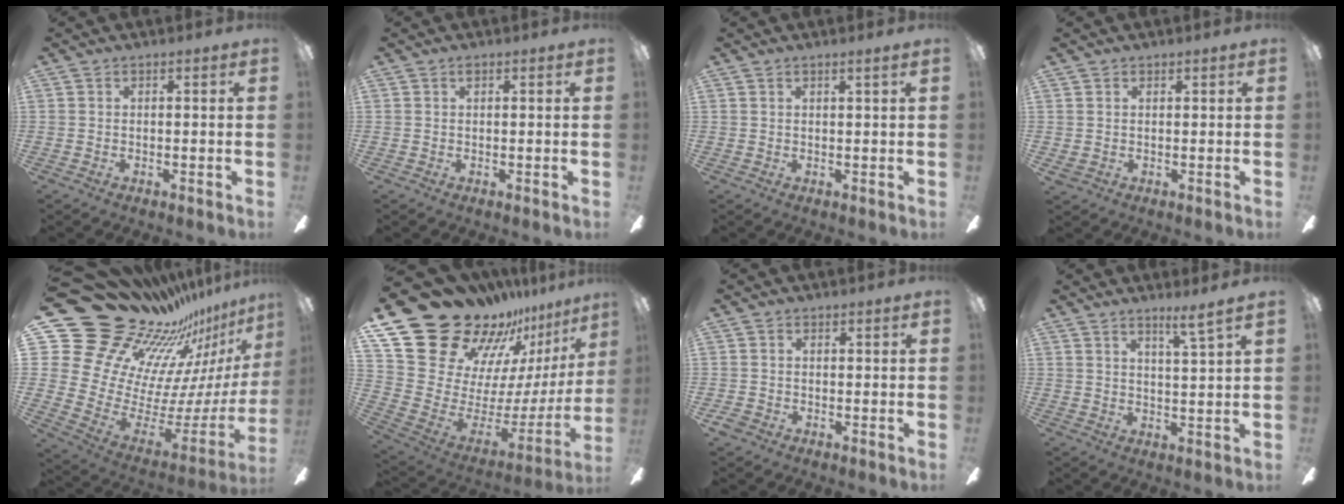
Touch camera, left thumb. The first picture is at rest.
{"total": 0.6, "force": [0.4, 0.2, 0.4], "torque": [-0.008, 0.002, 0.007]}
{"total": 1.2, "force": [1.0, -0.3, 0.6], "torque": [-0.012, -0.002, 0.018]}
{"total": 1.5, "force": [0.9, 1.2, 0.2], "torque": [-0.005, 0.001, 0.017]}
{"total": 25.1, "force": [19.1, 12.7, 10.0], "torque": [-0.140, -0.202, 0.415]}
{"total": 26.6, "force": [20.5, 13.0, 10.8], "torque": [-0.187, -0.170, 0.398]}
{"total": 1.9, "force": [-0.5, 1.8, 0.5], "torque": [-0.008, 0.004, -0.008]}
{"total": 4.3, "force": [3.7, -0.8, 2.2], "torque": [-0.036, -0.028, 0.059]}